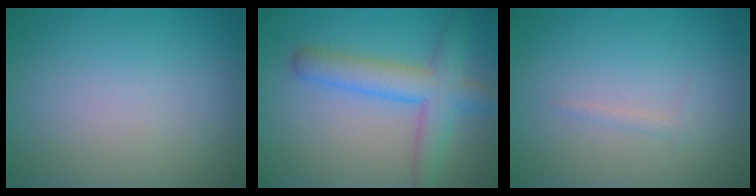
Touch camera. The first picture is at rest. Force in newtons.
{"total": 4.3, "press": 4.3, "slide": 0.2}
{"total": 0.6, "press": 0.6, "slide": 0.0}